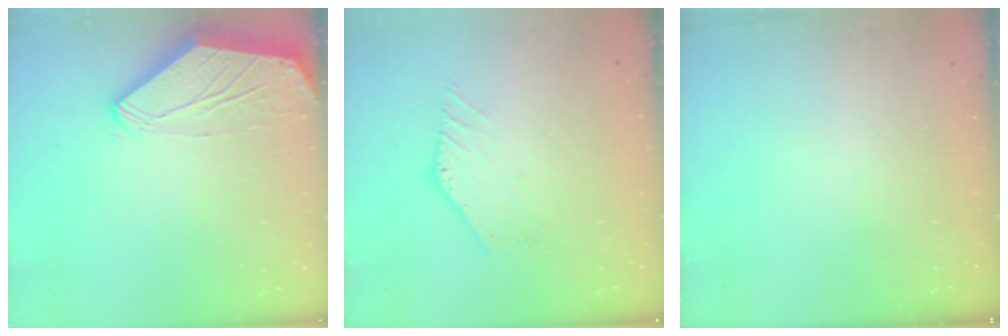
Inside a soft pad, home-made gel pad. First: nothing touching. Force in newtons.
{"total": 1.0, "press": 1.0, "slide": 0.3}
{"total": 0.0}